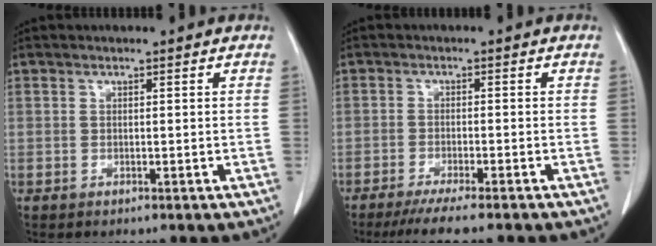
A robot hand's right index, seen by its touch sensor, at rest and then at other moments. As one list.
[{"total": 7.8, "force": [-6.5, 0.0, 4.3], "torque": [-0.057, -0.018, -0.101]}]